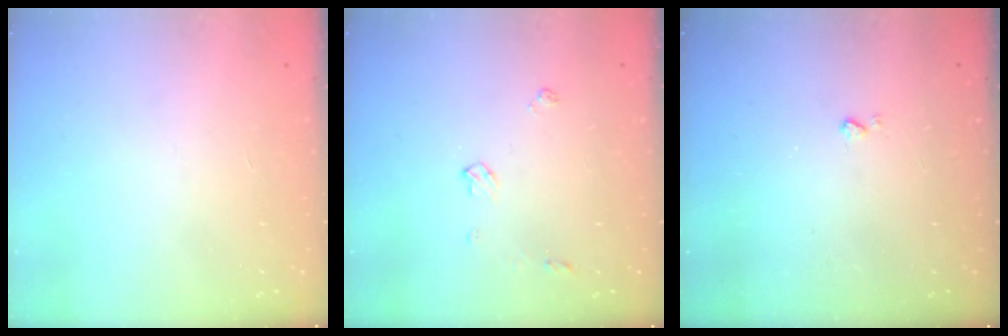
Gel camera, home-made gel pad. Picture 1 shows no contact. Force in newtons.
{"total": 4.7, "press": 4.7, "slide": 0.7}
{"total": 2.5, "press": 2.4, "slide": 0.5}